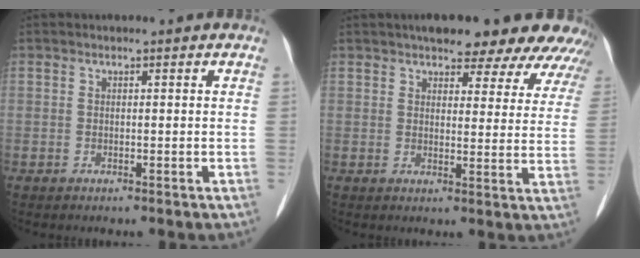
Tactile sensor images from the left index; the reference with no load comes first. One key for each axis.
{"total": 16.2, "fx": 13.7, "fy": 5.0, "fz": 7.1, "tx": -0.058, "ty": 0.011, "tz": 0.146}